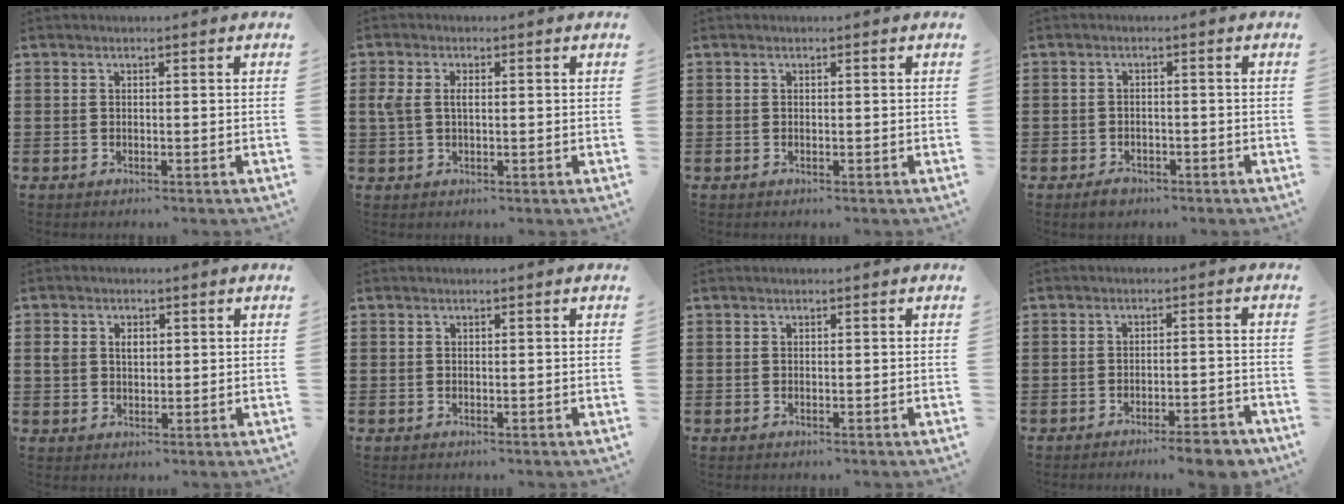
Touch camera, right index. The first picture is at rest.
{"total": 2.9, "force": [0.4, 1.6, 2.4], "torque": [-0.064, 0.003, 0.000]}
{"total": 0.0}
{"total": 1.5, "force": [-1.3, 0.7, 0.3], "torque": [-0.010, 0.001, -0.029]}
{"total": 2.6, "force": [0.7, 1.9, 1.6], "torque": [-0.037, 0.011, 0.011]}
{"total": 0.0}
{"total": 0.0}
{"total": 4.9, "force": [-4.2, 0.1, 2.5], "torque": [-0.039, -0.009, -0.076]}